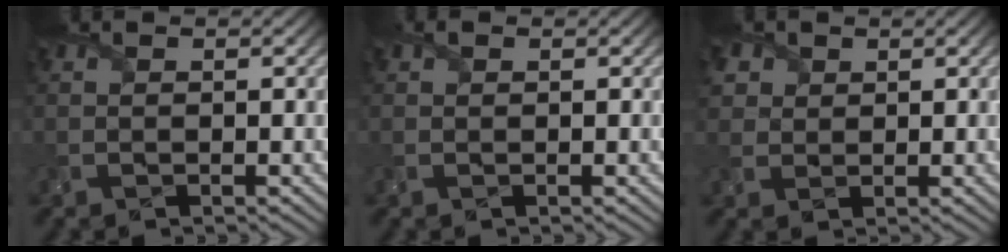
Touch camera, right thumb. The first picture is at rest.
{"total": 0.5, "force": [0.2, 0.4, 0.2], "torque": [-0.001, 0.001, 0.000]}
{"total": 3.8, "force": [1.9, 3.1, 1.3], "torque": [-0.052, 0.000, 0.041]}